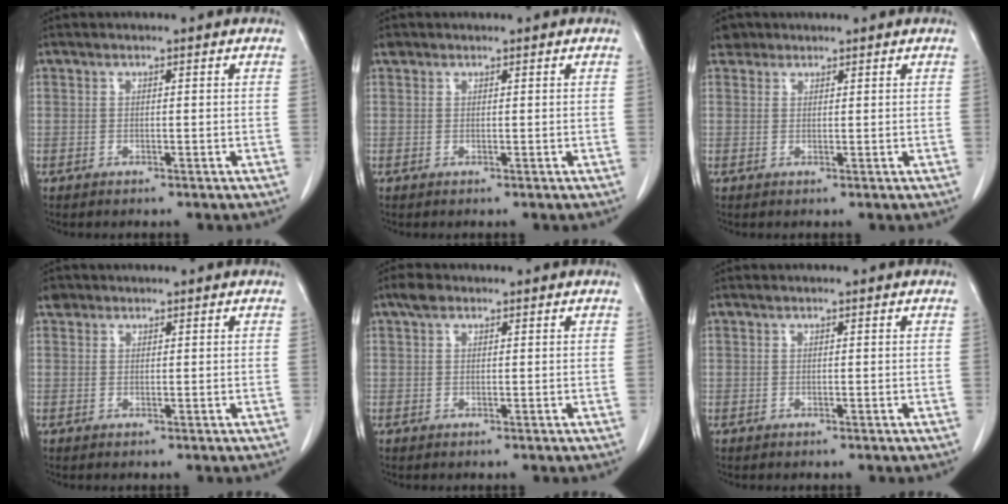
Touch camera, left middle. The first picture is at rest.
{"total": 0.9, "force": [0.7, 0.6, 0.0], "torque": [-0.002, 0.009, 0.011]}
{"total": 1.9, "force": [1.4, 1.2, -0.1], "torque": [0.002, 0.009, 0.022]}
{"total": 1.4, "force": [1.0, 1.0, 0.1], "torque": [0.001, 0.009, 0.014]}
{"total": 1.8, "force": [1.2, 1.0, 0.9], "torque": [-0.022, 0.014, 0.021]}
{"total": 0.0}